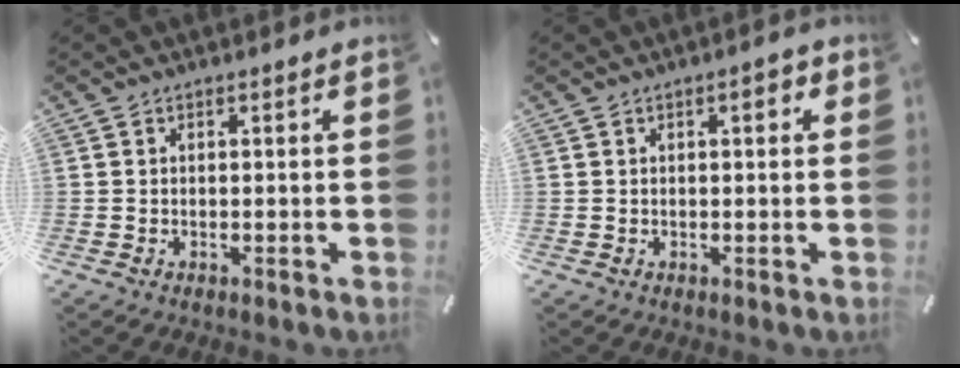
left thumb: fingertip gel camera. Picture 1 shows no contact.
{"total": 2.3, "force": [0.6, 0.7, 2.1], "torque": [-0.027, 0.000, 0.005]}